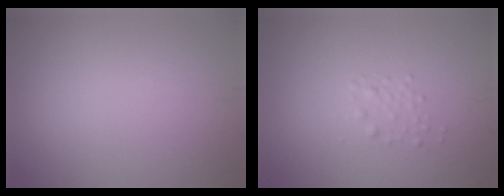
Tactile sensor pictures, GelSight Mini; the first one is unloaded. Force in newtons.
{"total": 1.1, "press": 1.1, "slide": 0.1}